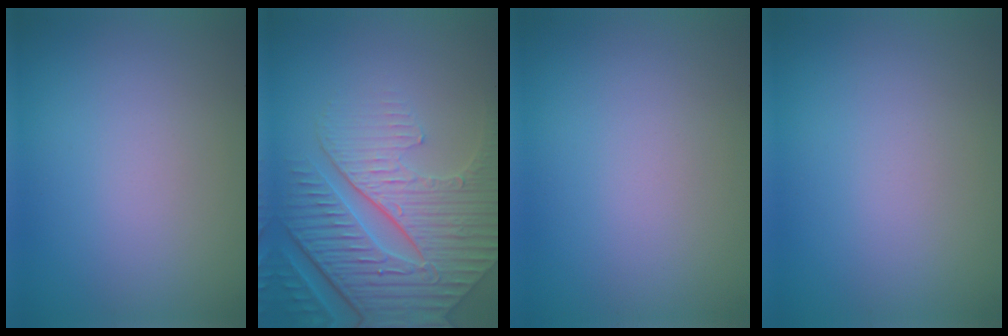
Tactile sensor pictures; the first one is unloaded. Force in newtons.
{"total": 8.3, "press": 6.2, "slide": 5.5}
{"total": 0.0}
{"total": 0.0}